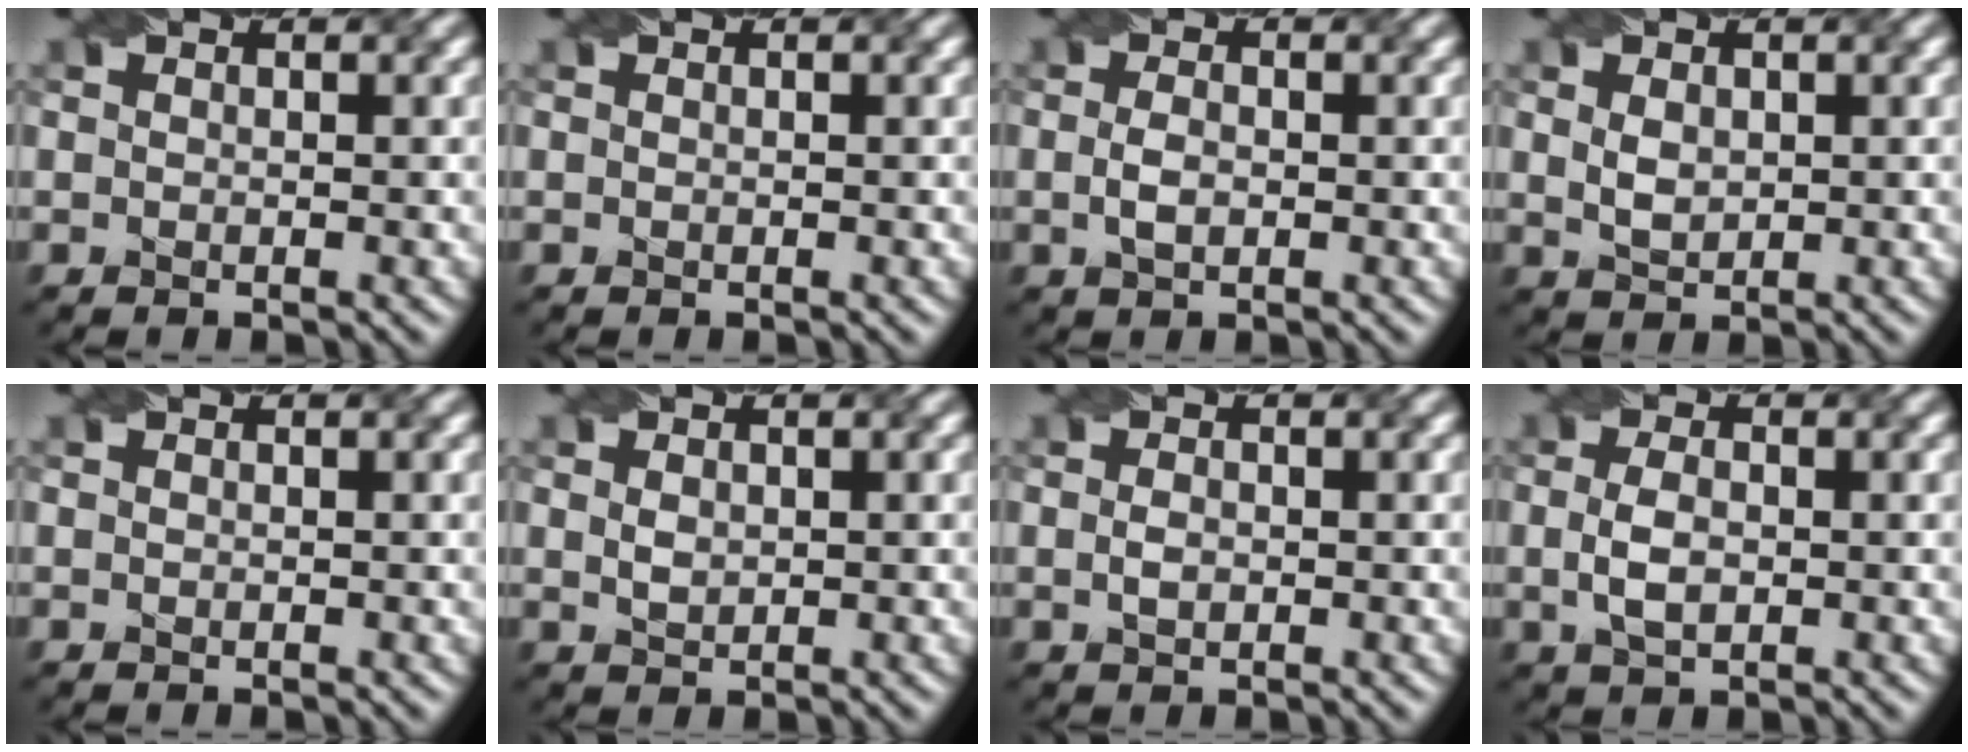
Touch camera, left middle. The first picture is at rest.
{"total": 0.0}
{"total": 1.7, "force": [-0.3, 0.8, 1.4], "torque": [-0.036, 0.001, -0.004]}
{"total": 1.8, "force": [0.3, 1.2, 1.3], "torque": [-0.031, 0.002, 0.012]}
{"total": 0.0}
{"total": 1.2, "force": [0.2, 0.8, 0.8], "torque": [-0.020, 0.001, 0.009]}
{"total": 1.0, "force": [-0.2, 0.6, 0.8], "torque": [-0.024, 0.002, -0.003]}
{"total": 2.5, "force": [-0.2, 1.3, 2.1], "torque": [-0.052, 0.001, -0.001]}